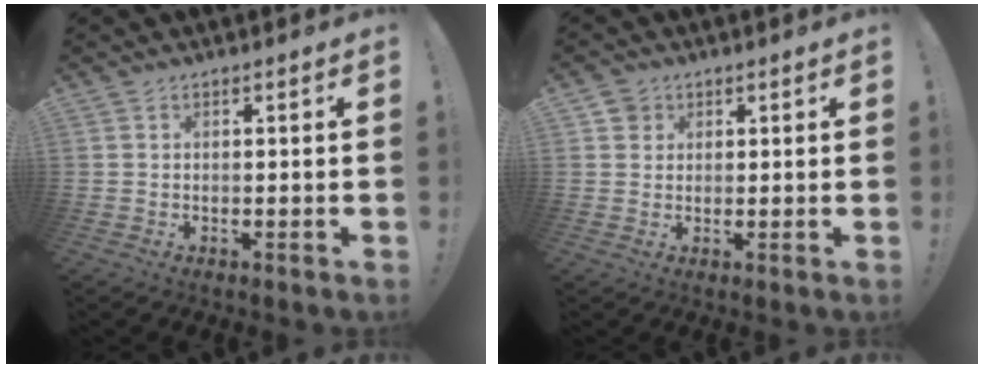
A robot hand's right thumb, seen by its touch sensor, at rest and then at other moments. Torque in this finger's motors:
{"motor_torque": [-0.02, 0.18, 0.16, 0.28, -0.01]}